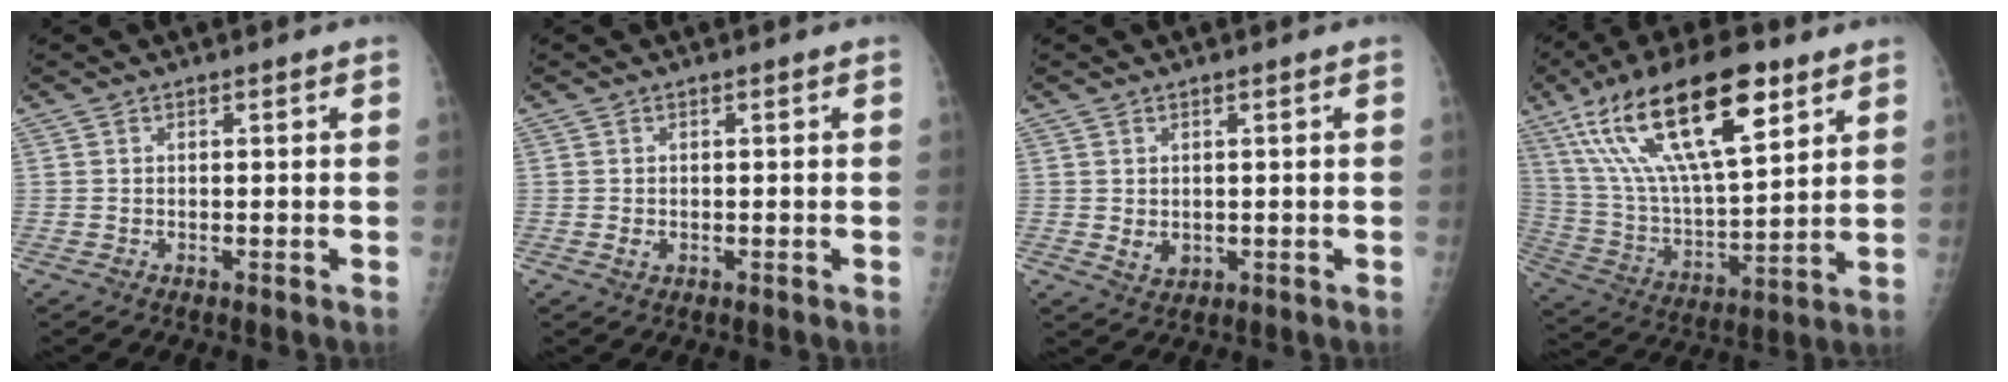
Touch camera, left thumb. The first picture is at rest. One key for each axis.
{"total": 1.1, "fx": -0.1, "fy": 0.6, "fz": 0.9, "tx": -0.011, "ty": 0.001, "tz": 0.000}
{"total": 2.6, "fx": 0.0, "fy": 1.8, "fz": 1.8, "tx": -0.020, "ty": -0.006, "tz": 0.010}
{"total": 25.3, "fx": 13.0, "fy": 8.9, "fz": 19.8, "tx": -0.349, "ty": -0.026, "tz": 0.239}